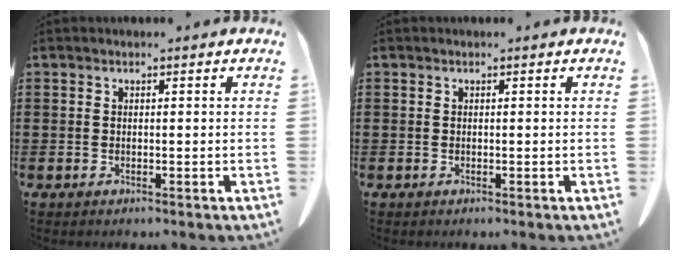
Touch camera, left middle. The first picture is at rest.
{"total": 0.0}